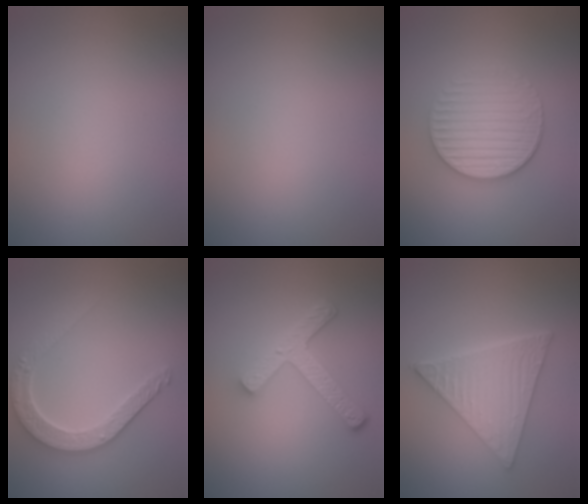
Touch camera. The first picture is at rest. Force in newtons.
{"total": 0.0}
{"total": 4.3, "press": 3.5, "slide": 2.5}
{"total": 4.5, "press": 3.6, "slide": 2.7}
{"total": 4.1, "press": 3.2, "slide": 2.6}
{"total": 5.9, "press": 4.3, "slide": 4.1}